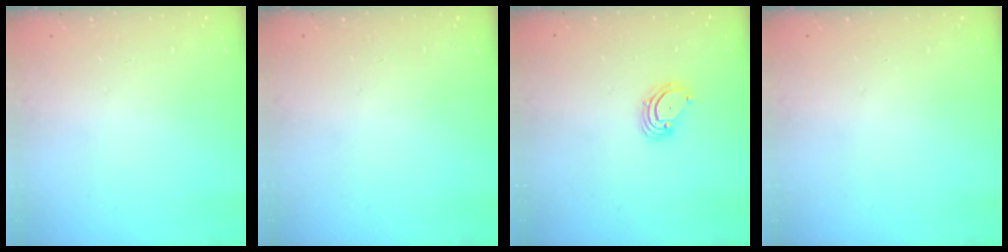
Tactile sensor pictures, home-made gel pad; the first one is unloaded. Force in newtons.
{"total": 0.0}
{"total": 3.4, "press": 3.4, "slide": 0.2}
{"total": 0.0}